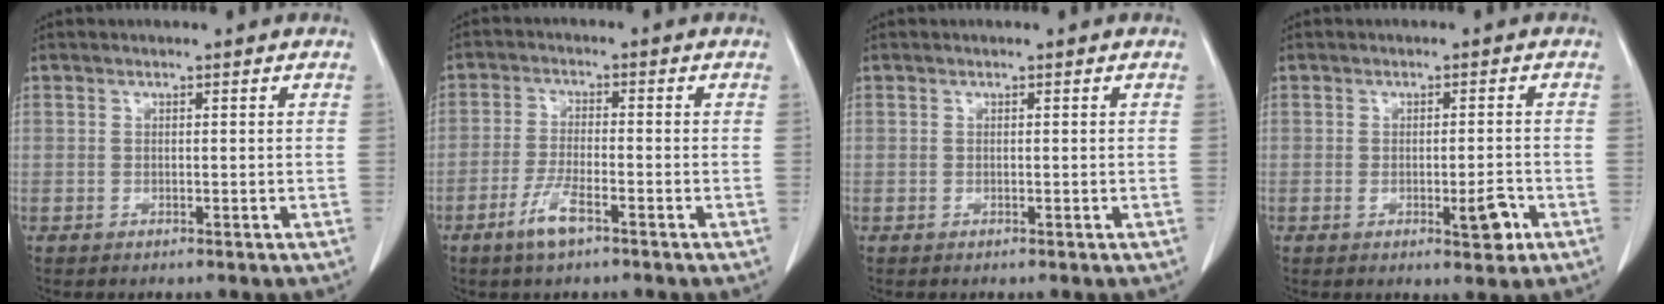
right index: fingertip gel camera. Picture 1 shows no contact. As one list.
[{"total": 5.0, "force": [-3.1, 0.9, 3.8], "torque": [-0.082, -0.004, -0.060]}, {"total": 0.0}, {"total": 3.9, "force": [-1.5, 0.9, 3.5], "torque": [-0.049, -0.002, -0.017]}]